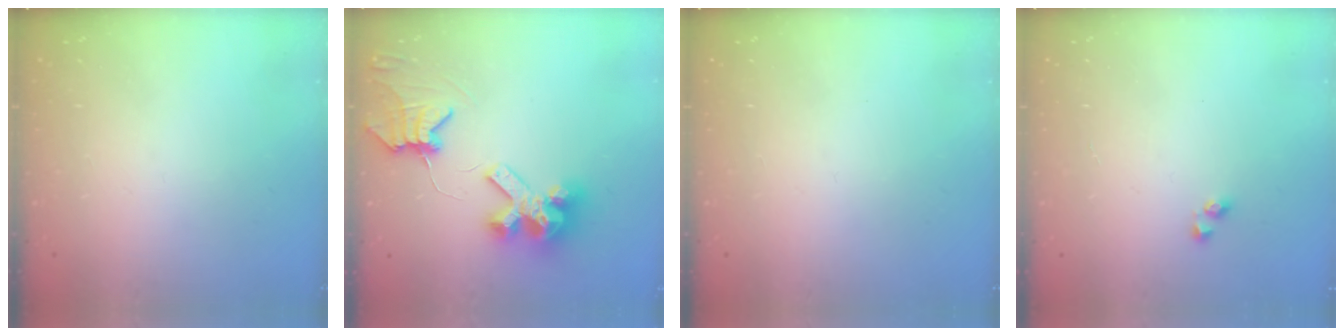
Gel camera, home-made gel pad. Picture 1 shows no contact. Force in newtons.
{"total": 9.8, "press": 9.7, "slide": 1.4}
{"total": 0.0}
{"total": 2.6, "press": 2.6, "slide": 0.3}